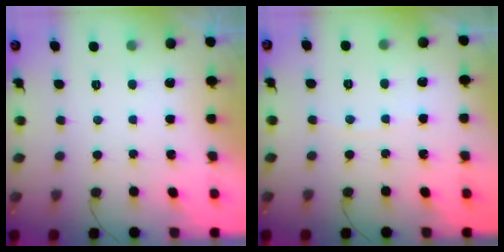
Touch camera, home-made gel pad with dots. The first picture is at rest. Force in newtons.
{"total": 2.0, "press": 2.0, "slide": 0.3}